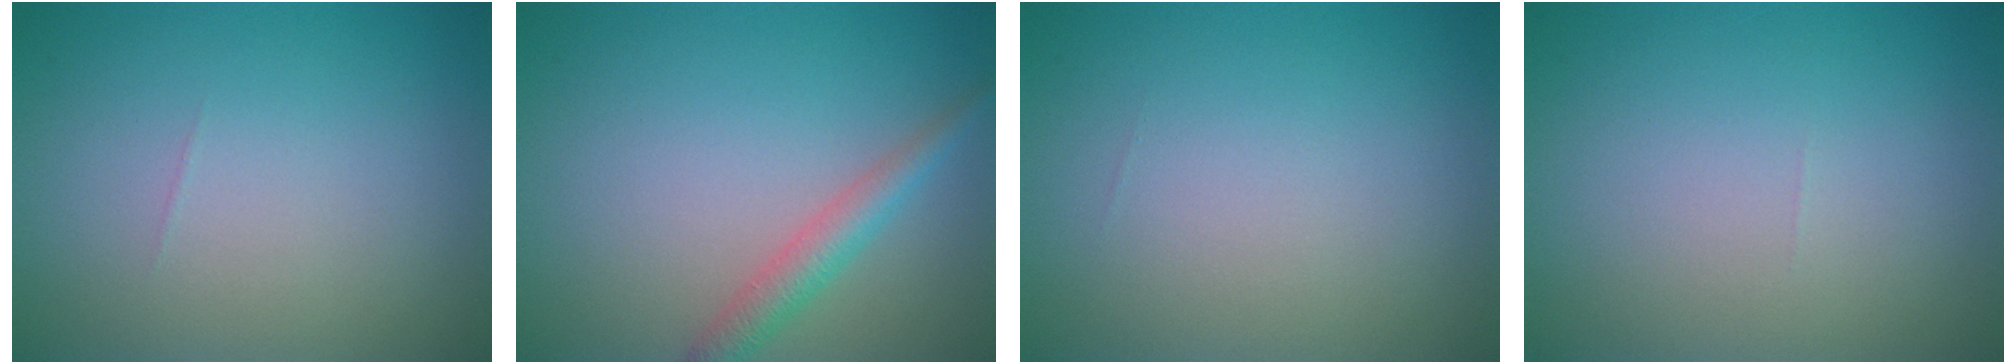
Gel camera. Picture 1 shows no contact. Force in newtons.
{"total": 2.5, "press": 2.5, "slide": 0.1}
{"total": 0.0}
{"total": 0.0}